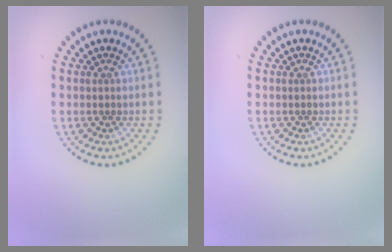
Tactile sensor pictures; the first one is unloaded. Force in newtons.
{"total": 0.0}